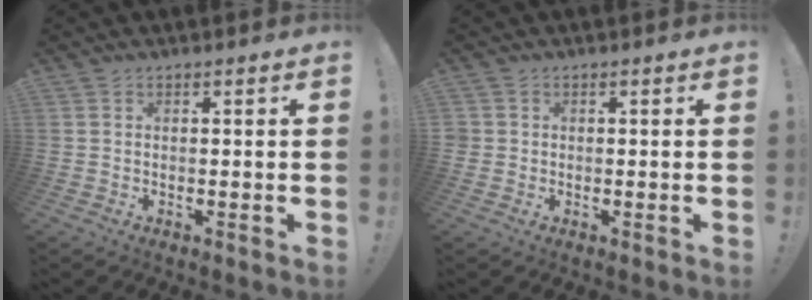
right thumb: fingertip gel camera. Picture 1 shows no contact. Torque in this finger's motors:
{"motor_torque": [0.00, 0.07, 0.03, -0.20, 0.07]}